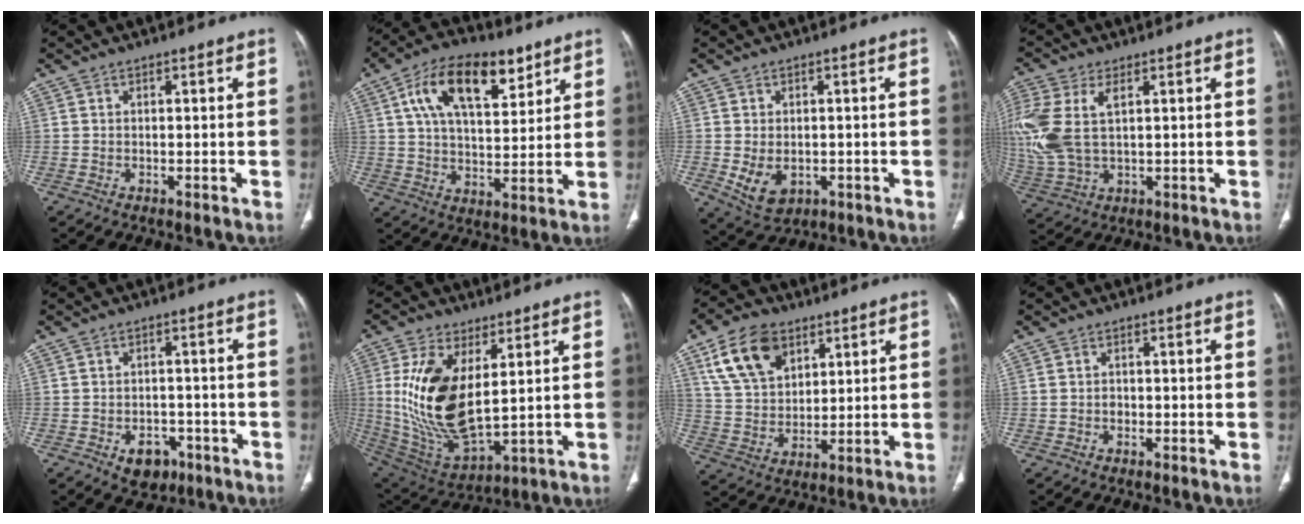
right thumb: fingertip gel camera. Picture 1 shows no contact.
{"total": 16.3, "force": [8.0, 8.0, 11.8], "torque": [-0.169, -0.016, 0.137]}
{"total": 6.3, "force": [-1.3, 4.4, 4.3], "torque": [-0.068, -0.004, -0.003]}
{"total": 14.0, "force": [3.1, 7.8, 11.2], "torque": [-0.293, 0.005, 0.070]}
{"total": 5.7, "force": [-2.9, 4.1, 2.9], "torque": [-0.018, 0.018, -0.032]}
{"total": 18.6, "force": [3.9, 9.0, 15.8], "torque": [-0.314, -0.025, 0.093]}
{"total": 13.6, "force": [7.0, 8.7, 7.9], "torque": [-0.124, -0.019, 0.141]}
{"total": 1.0, "force": [-0.2, 0.9, 0.5], "torque": [-0.008, 0.005, -0.004]}